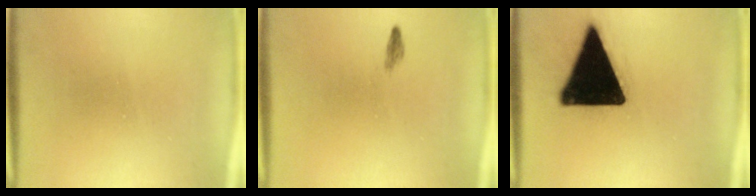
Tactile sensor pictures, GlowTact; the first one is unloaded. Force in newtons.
{"total": 0.5}
{"total": 20.3}